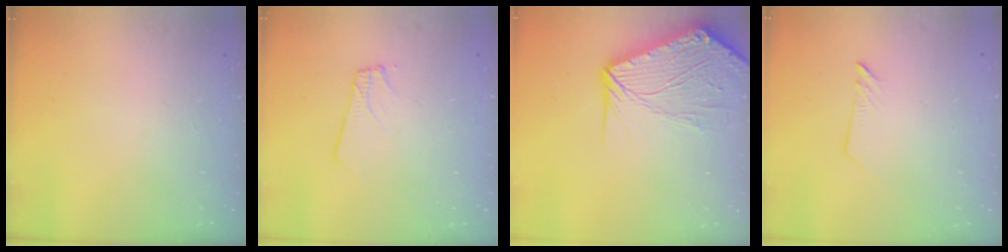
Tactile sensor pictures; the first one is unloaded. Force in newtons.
{"total": 2.9, "press": 2.8, "slide": 0.3}
{"total": 12.6, "press": 12.5, "slide": 1.1}
{"total": 2.6, "press": 2.6, "slide": 0.2}